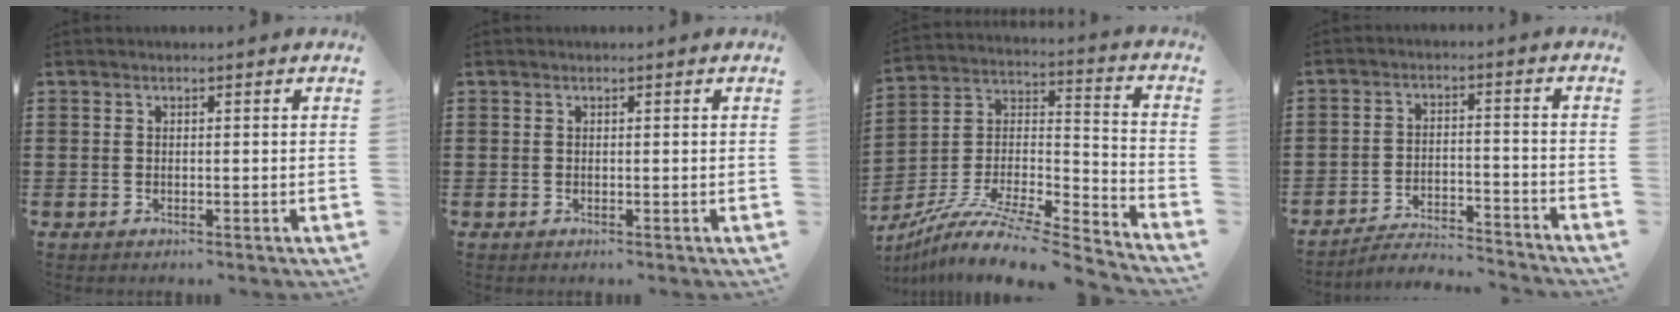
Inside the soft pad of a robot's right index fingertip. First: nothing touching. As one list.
[{"total": 0.0}, {"total": 9.2, "force": [-7.6, 1.5, 5.0], "torque": [-0.095, -0.002, -0.152]}, {"total": 4.4, "force": [-4.3, 0.0, 0.7], "torque": [-0.025, -0.001, -0.092]}]